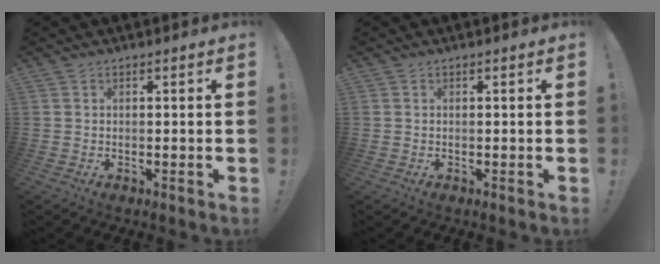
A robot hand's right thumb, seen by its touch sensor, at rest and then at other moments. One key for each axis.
{"total": 0.0}